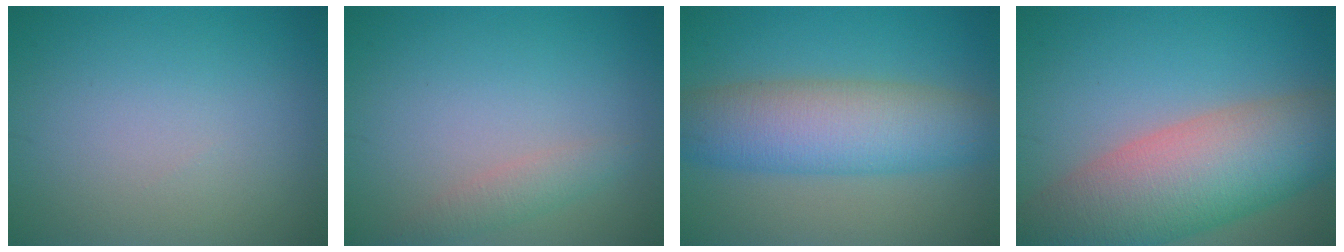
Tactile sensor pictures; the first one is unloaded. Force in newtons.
{"total": 1.7, "press": 1.7, "slide": 0.1}
{"total": 8.0, "press": 8.0, "slide": 0.3}
{"total": 11.5, "press": 11.5, "slide": 0.7}